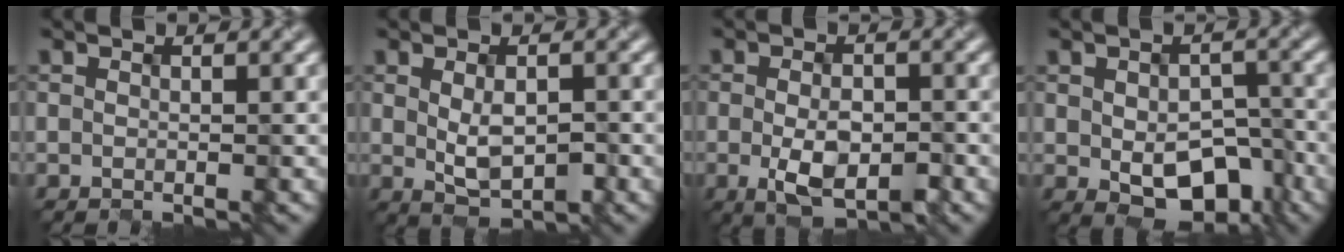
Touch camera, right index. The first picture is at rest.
{"total": 2.8, "force": [-0.6, 1.4, 2.4], "torque": [-0.047, -0.005, 0.002]}
{"total": 4.7, "force": [-1.7, 2.3, 3.8], "torque": [-0.072, -0.009, -0.020]}
{"total": 6.9, "force": [-2.3, 4.2, 4.9], "torque": [-0.087, -0.021, -0.019]}